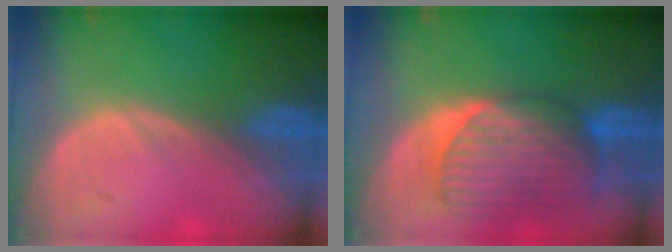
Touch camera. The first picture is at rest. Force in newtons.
{"total": 9.7, "press": 8.5, "slide": 4.7}